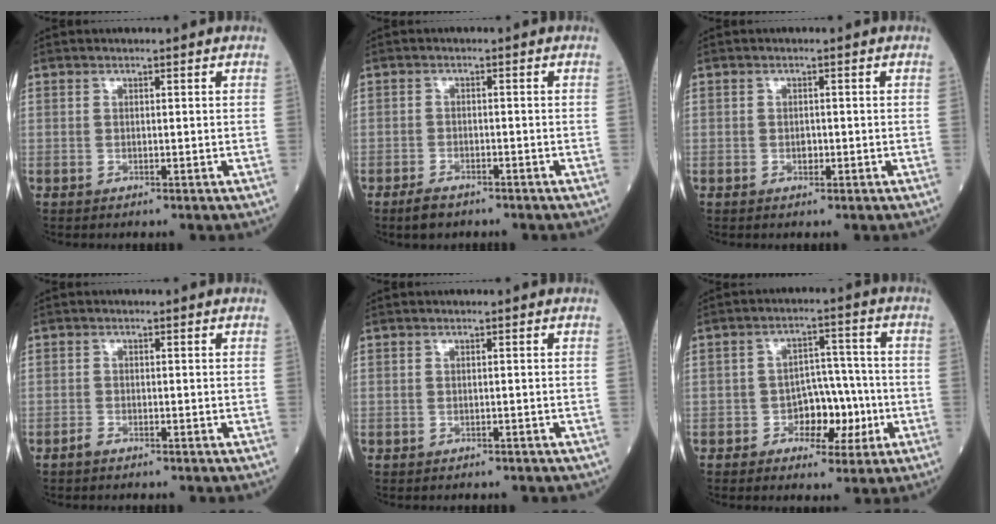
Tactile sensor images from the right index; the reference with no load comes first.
{"total": 3.1, "force": [-2.4, 1.2, 1.5], "torque": [-0.036, -0.003, -0.039]}
{"total": 1.0, "force": [-0.3, 0.7, 0.7], "torque": [-0.013, 0.001, -0.005]}
{"total": 1.1, "force": [-1.0, 0.3, 0.4], "torque": [-0.013, 0.000, -0.016]}
{"total": 2.8, "force": [-2.4, 1.1, 1.1], "torque": [-0.020, -0.004, -0.022]}
{"total": 6.9, "force": [-2.2, 4.3, 5.0], "torque": [-0.069, 0.017, -0.033]}